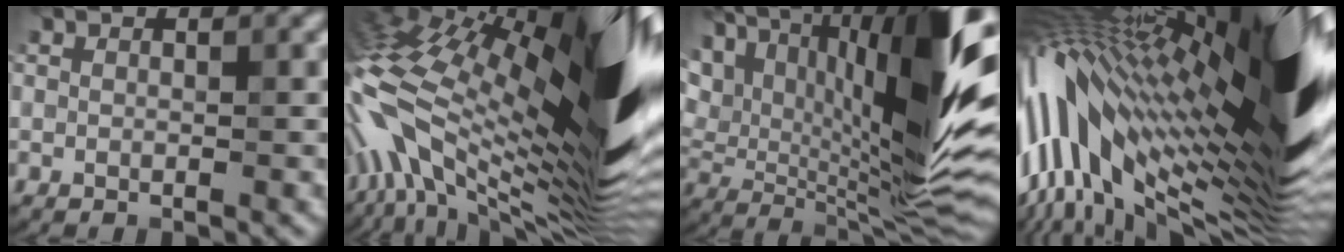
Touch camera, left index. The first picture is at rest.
{"total": 20.3, "force": [0.1, 7.0, 19.1], "torque": [-0.328, 0.006, -0.020]}
{"total": 17.7, "force": [6.8, 5.5, 15.4], "torque": [-0.238, 0.015, 0.111]}
{"total": 20.2, "force": [1.9, 5.4, 19.4], "torque": [-0.360, -0.011, 0.037]}